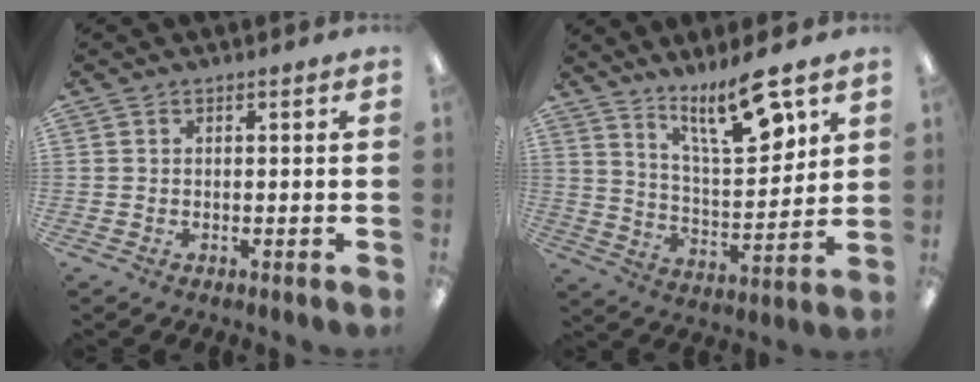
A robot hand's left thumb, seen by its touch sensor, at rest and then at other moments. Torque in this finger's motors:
{"motor_torque": [0.22, 0.08, -0.21, -0.08, 0.16]}